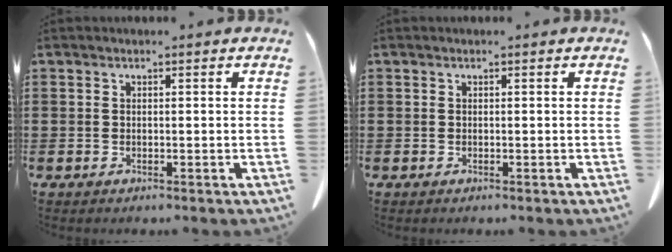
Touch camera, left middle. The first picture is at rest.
{"total": 0.0}